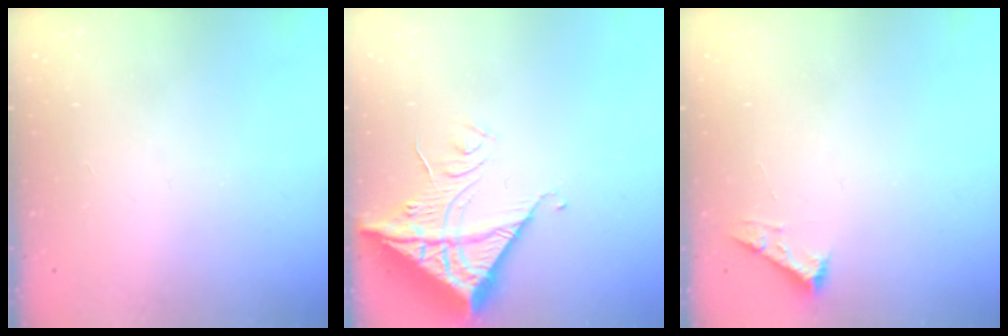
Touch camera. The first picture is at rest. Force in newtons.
{"total": 15.7, "press": 15.6, "slide": 1.8}
{"total": 2.5, "press": 2.5, "slide": 0.3}